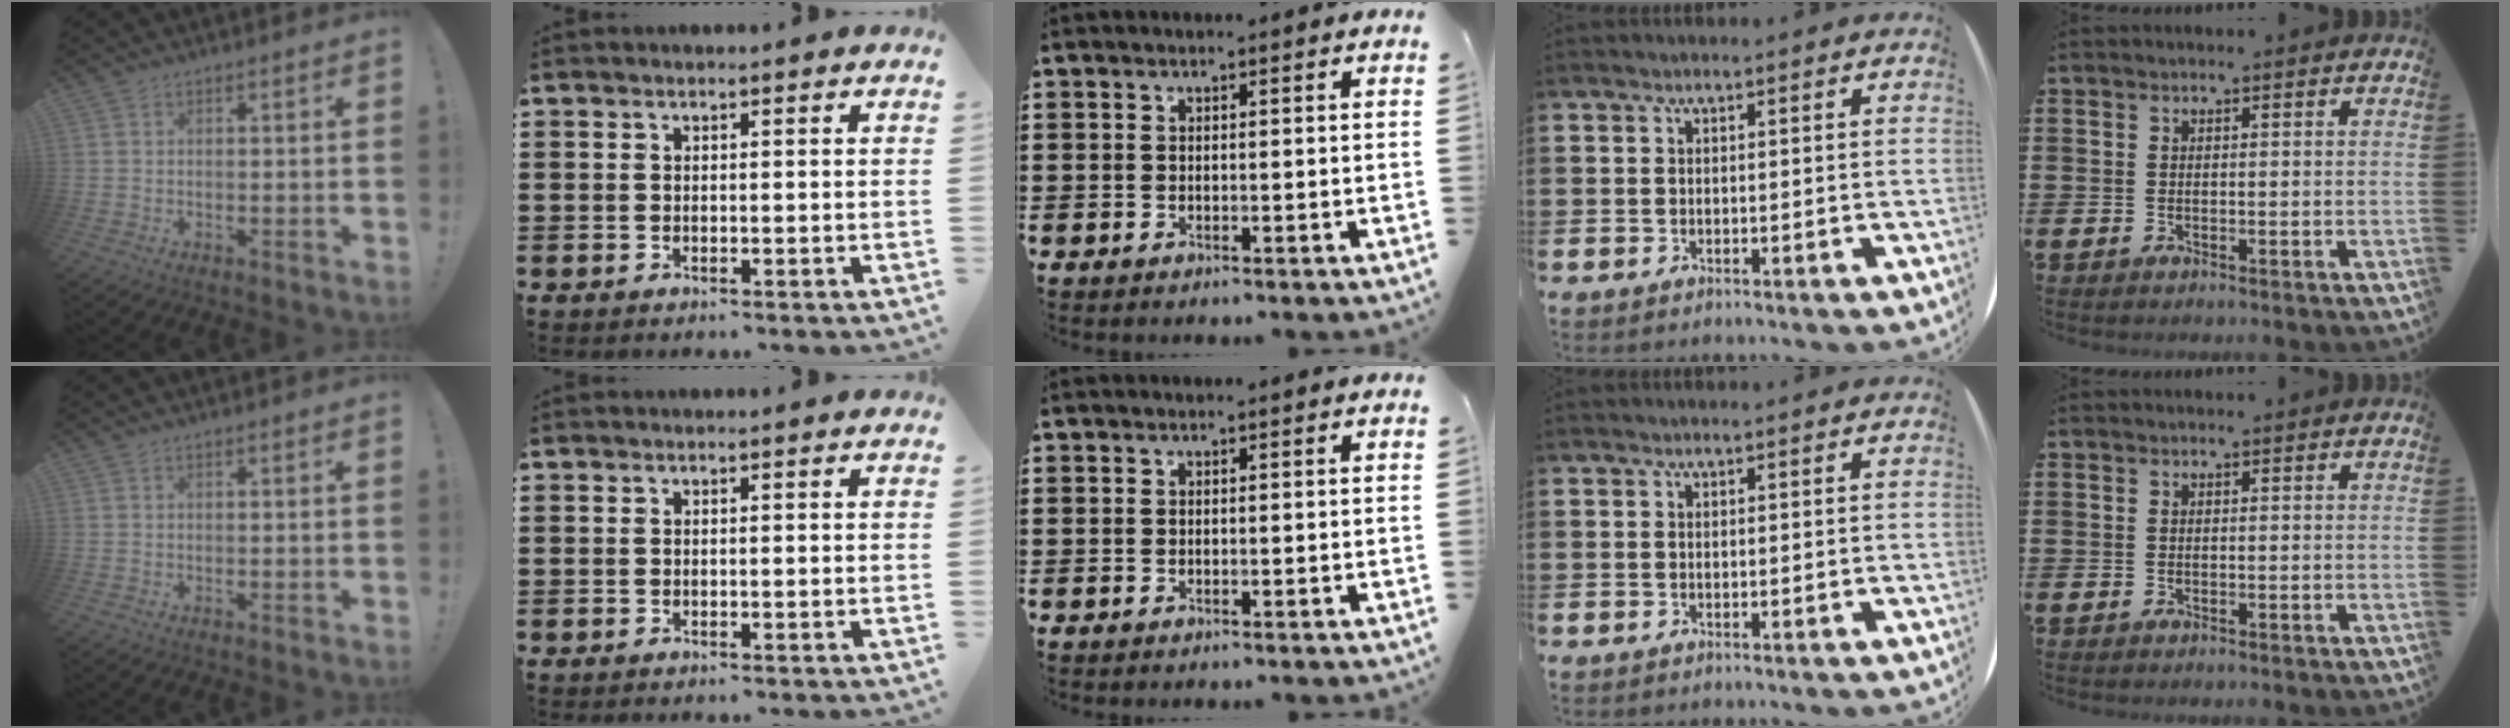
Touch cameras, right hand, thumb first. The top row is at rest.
{}